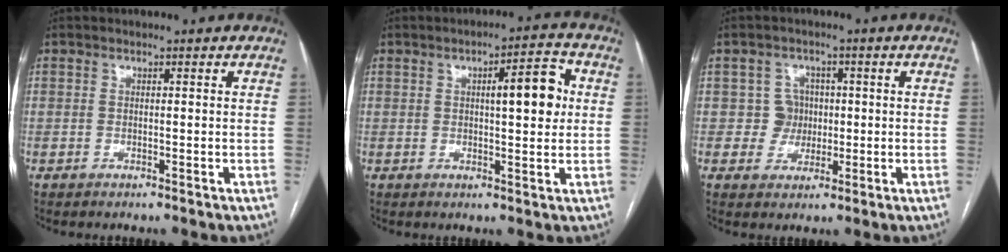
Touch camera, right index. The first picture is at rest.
{"total": 7.4, "force": [1.3, 1.6, 7.1], "torque": [-0.097, 0.015, 0.018]}
{"total": 4.1, "force": [0.3, 4.0, 0.3], "torque": [0.006, 0.014, 0.007]}